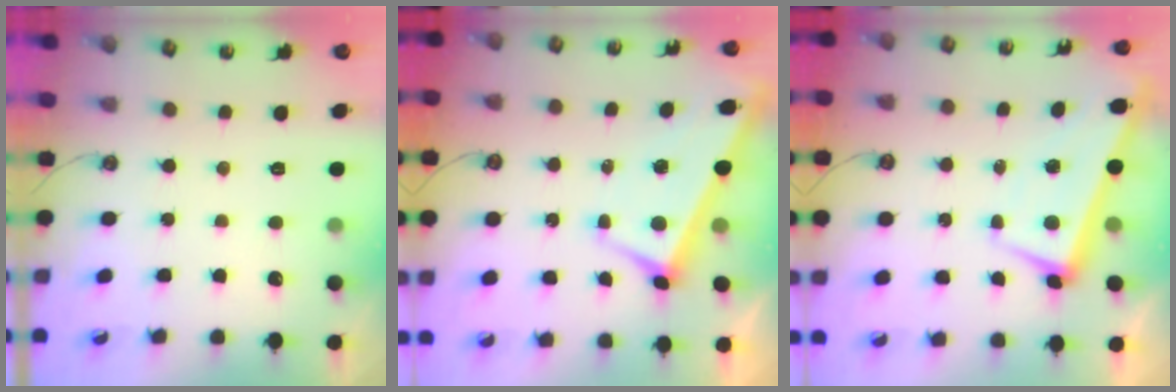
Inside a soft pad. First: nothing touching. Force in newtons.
{"total": 2.9, "press": 2.7, "slide": 0.9}
{"total": 2.1, "press": 1.3, "slide": 1.6}